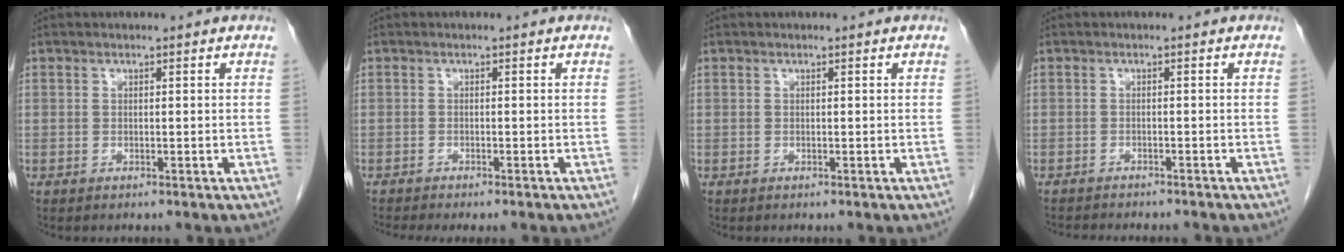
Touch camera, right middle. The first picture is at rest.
{"total": 4.6, "force": [-4.0, 0.2, 2.1], "torque": [-0.020, -0.006, -0.059]}
{"total": 0.0}
{"total": 8.0, "force": [-7.2, 1.6, 3.0], "torque": [-0.038, -0.005, -0.093]}